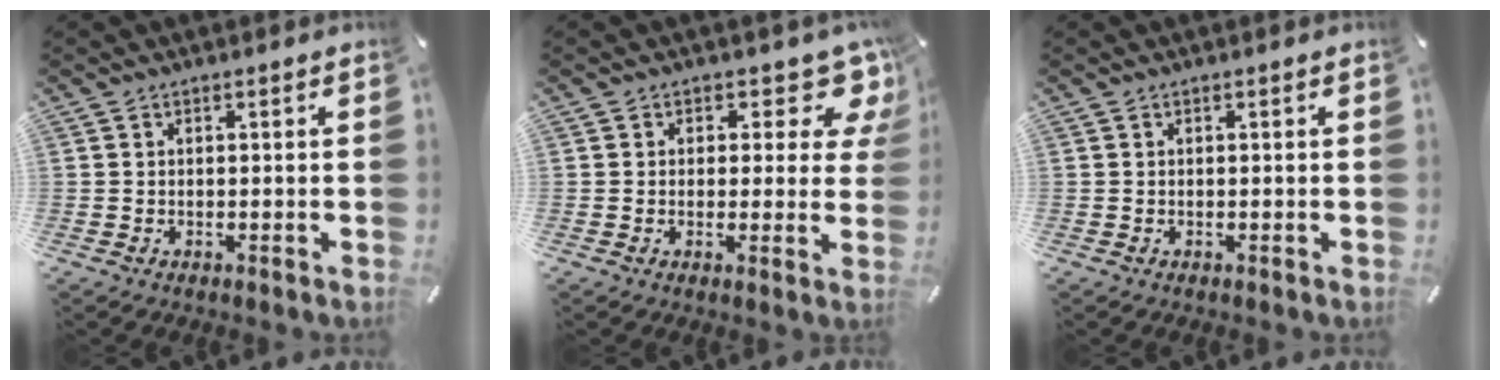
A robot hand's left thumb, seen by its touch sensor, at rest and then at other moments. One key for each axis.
{"total": 8.2, "fx": 4.7, "fy": 4.6, "fz": 4.9, "tx": -0.045, "ty": -0.035, "tz": 0.076}
{"total": 0.0}